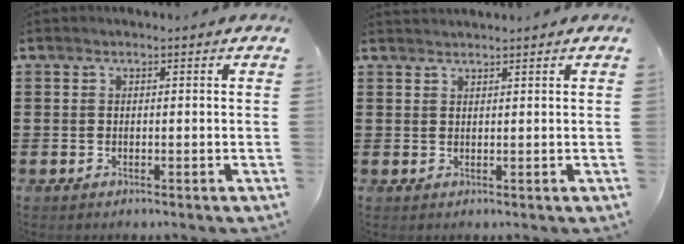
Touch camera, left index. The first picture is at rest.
{"total": 1.0, "force": [1.0, 0.0, 0.0], "torque": [-0.002, -0.001, 0.021]}